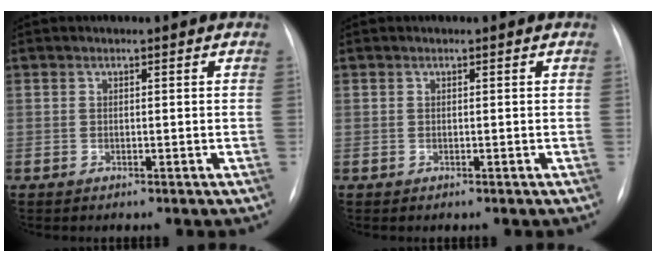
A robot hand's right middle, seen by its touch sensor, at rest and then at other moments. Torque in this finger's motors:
{"motor_torque": [0.21, -0.18, 0.00, 0.01]}